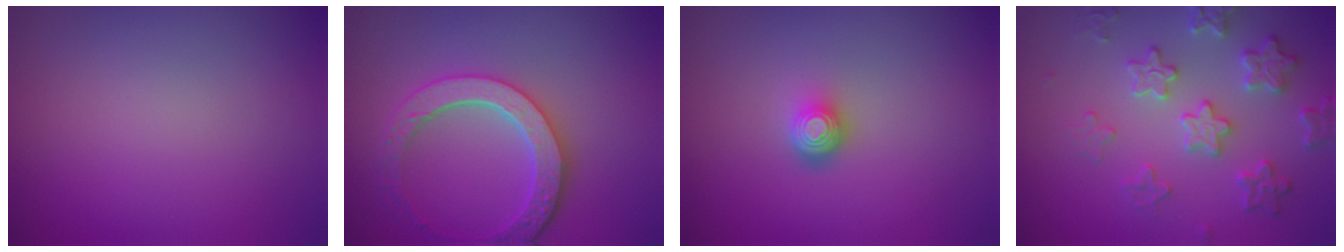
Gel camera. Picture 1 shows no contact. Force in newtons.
{"total": 4.9, "press": 4.2, "slide": 2.4}
{"total": 2.3, "press": 1.4, "slide": 1.8}
{"total": 3.8, "press": 3.7, "slide": 0.8}